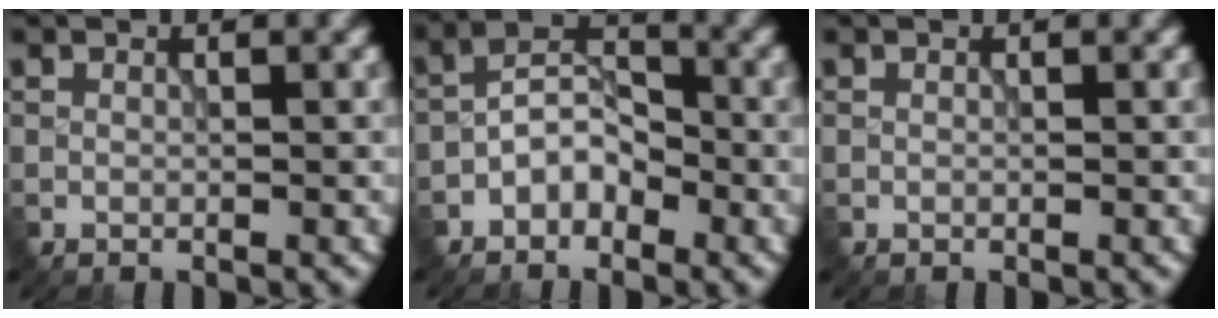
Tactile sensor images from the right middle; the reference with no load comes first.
{"total": 3.4, "force": [-1.8, 2.1, 1.9], "torque": [-0.029, 0.014, -0.040]}
{"total": 0.0}